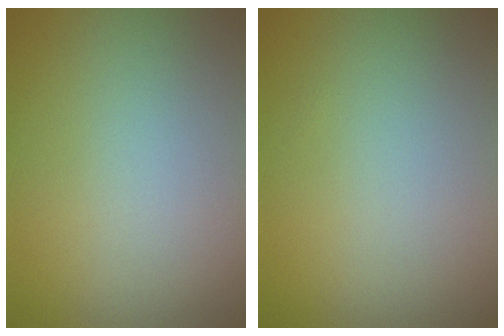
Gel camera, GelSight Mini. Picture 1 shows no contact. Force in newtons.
{"total": 0.0}